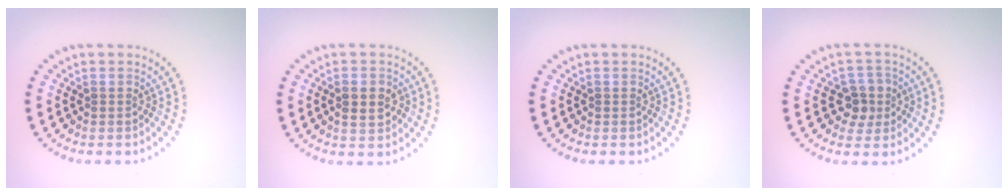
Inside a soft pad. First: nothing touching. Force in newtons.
{"total": 2.8, "press": 2.8, "slide": 0.1}
{"total": 0.0}
{"total": 2.6, "press": 2.4, "slide": 1.1}